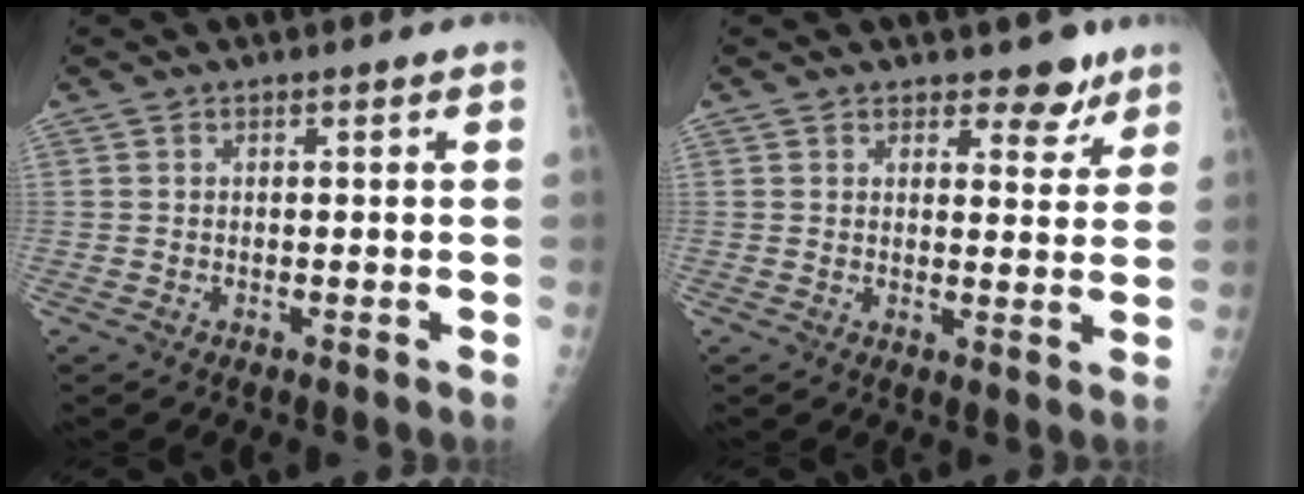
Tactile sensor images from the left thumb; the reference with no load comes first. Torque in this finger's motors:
{"motor_torque": [0.45, 0.57, -0.35, -0.31, 0.04]}